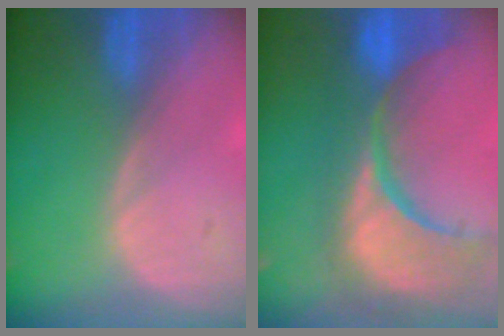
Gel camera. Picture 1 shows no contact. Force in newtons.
{"total": 15.3, "press": 12.2, "slide": 9.3}